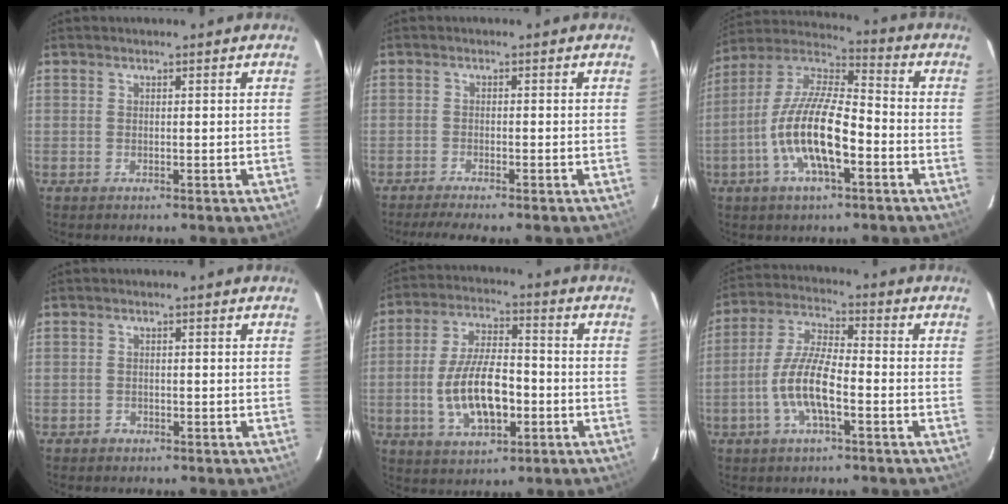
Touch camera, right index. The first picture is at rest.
{"total": 4.3, "force": [-3.8, -0.5, 2.1], "torque": [-0.049, -0.009, -0.061]}
{"total": 15.4, "force": [-5.3, 4.9, 13.6], "torque": [-0.271, -0.003, -0.103]}
{"total": 1.0, "force": [-0.7, 0.7, -0.1], "torque": [0.002, 0.006, -0.010]}
{"total": 13.1, "force": [-3.1, 5.9, 11.3], "torque": [-0.224, 0.004, -0.045]}
{"total": 9.9, "force": [-3.5, 2.7, 8.8], "torque": [-0.185, 0.005, -0.068]}